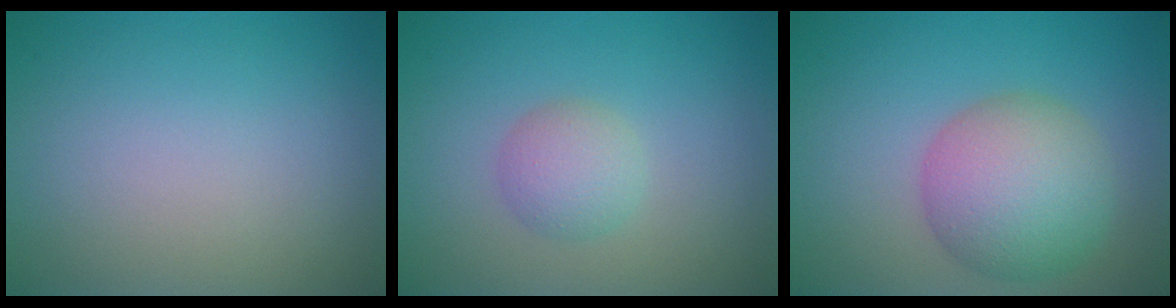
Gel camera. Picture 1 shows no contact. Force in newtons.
{"total": 2.4, "press": 2.4, "slide": 0.1}
{"total": 6.8, "press": 6.8, "slide": 0.2}